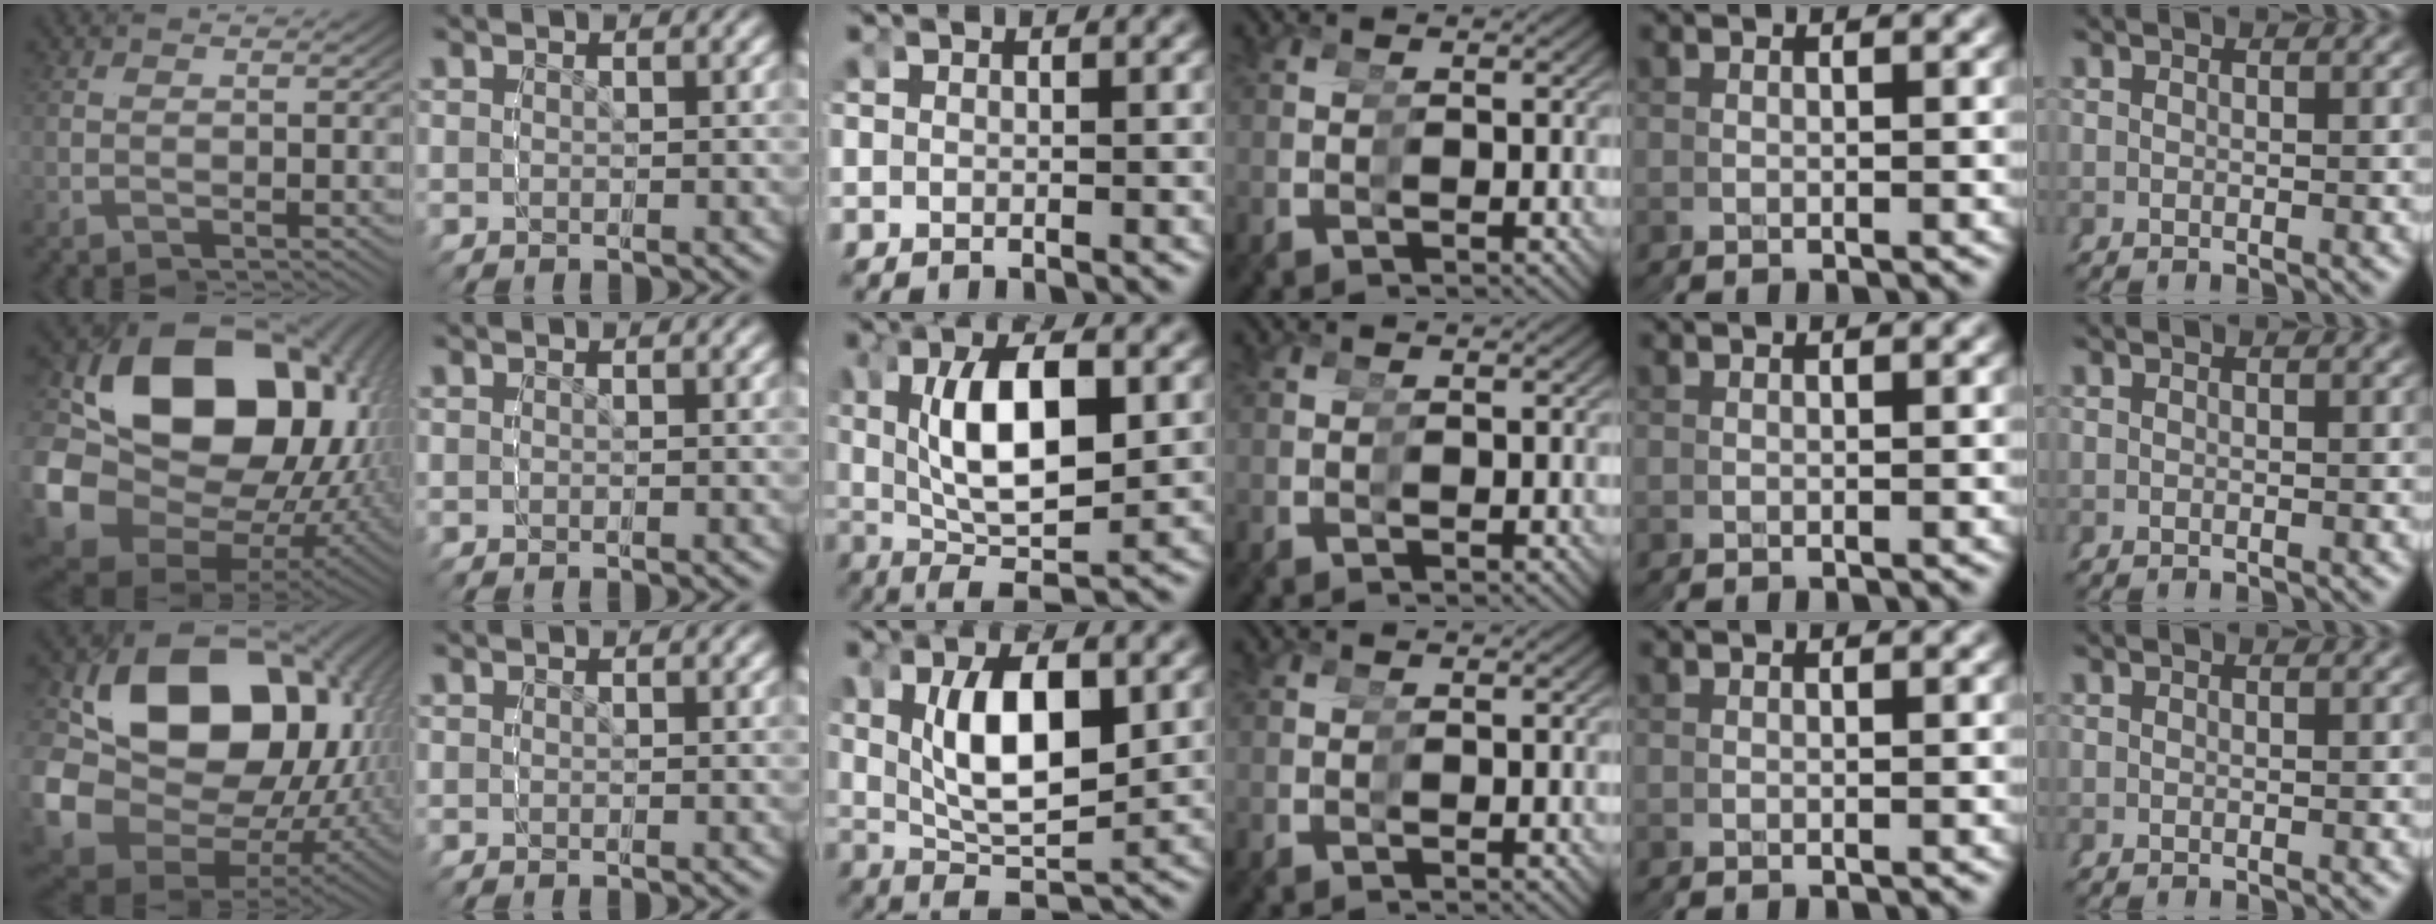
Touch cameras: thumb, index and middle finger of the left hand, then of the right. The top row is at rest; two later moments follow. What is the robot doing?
{"motion": "grasp_and_lifting", "object": "glue stick"}